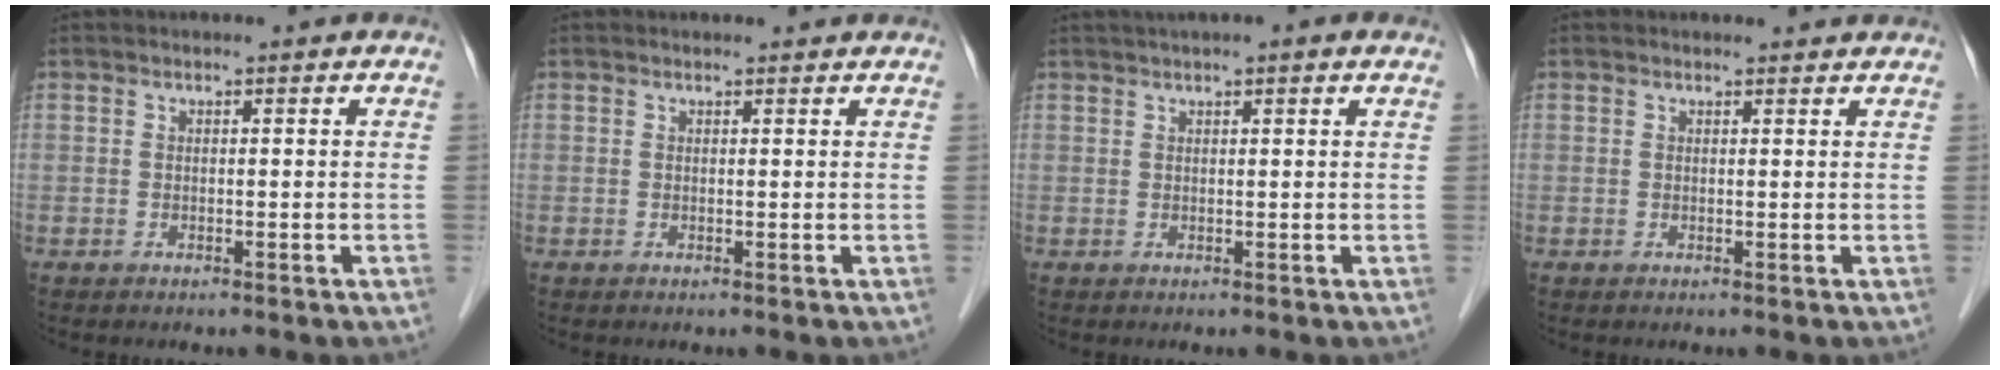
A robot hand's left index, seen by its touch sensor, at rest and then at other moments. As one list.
[{"total": 1.8, "force": [1.8, 0.2, 0.1], "torque": [-0.011, 0.006, 0.020]}, {"total": 4.6, "force": [3.4, 0.2, 3.1], "torque": [-0.048, 0.032, 0.053]}, {"total": 1.5, "force": [1.5, 0.2, 0.1], "torque": [-0.012, 0.002, 0.016]}]